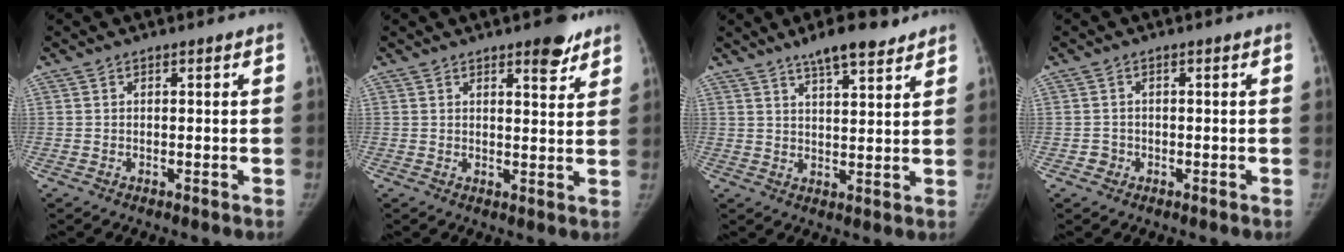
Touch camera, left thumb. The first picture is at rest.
{"total": 5.6, "force": [3.9, 1.9, 3.6], "torque": [-0.029, -0.022, 0.048]}
{"total": 8.4, "force": [6.2, 2.2, 5.1], "torque": [-0.066, -0.031, 0.098]}
{"total": 1.5, "force": [-0.8, 1.3, -0.1], "torque": [0.014, 0.007, -0.014]}